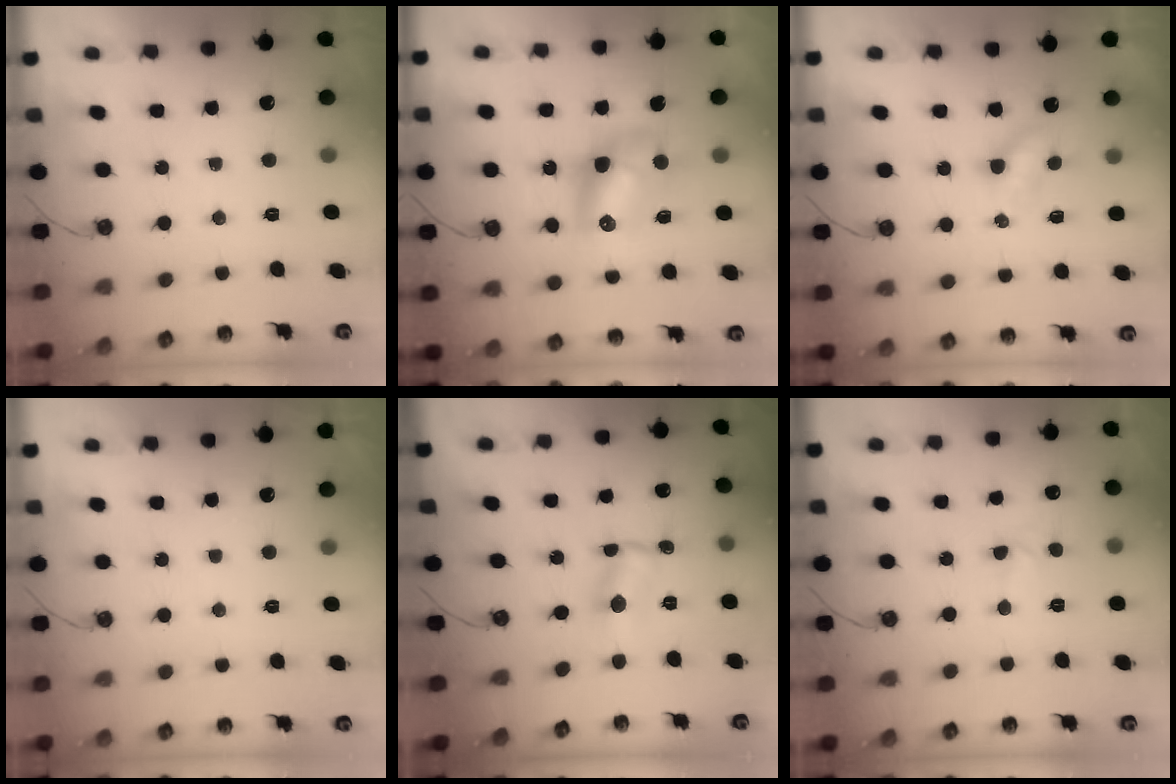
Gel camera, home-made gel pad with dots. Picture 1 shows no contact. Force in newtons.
{"total": 9.8, "press": 9.7, "slide": 1.0}
{"total": 3.8, "press": 3.8, "slide": 0.5}
{"total": 0.0}
{"total": 1.0, "press": 0.6, "slide": 0.8}
{"total": 3.5, "press": 3.4, "slide": 0.5}